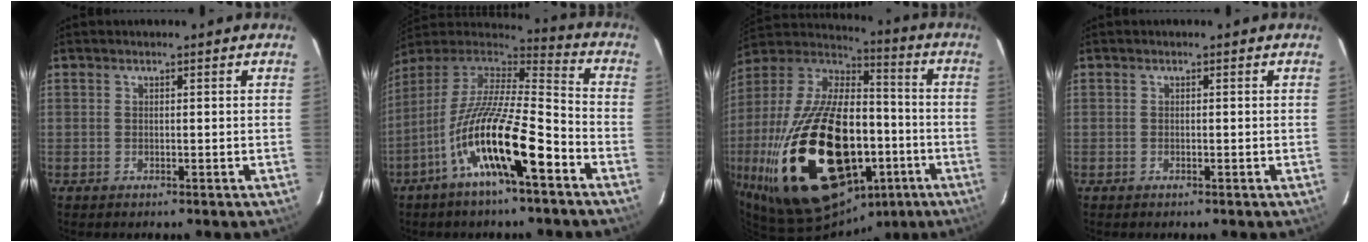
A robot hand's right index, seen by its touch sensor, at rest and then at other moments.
{"total": 19.1, "force": [-9.4, 3.9, 16.2], "torque": [-0.288, -0.026, -0.177]}
{"total": 37.2, "force": [-11.7, 20.0, 29.0], "torque": [-0.572, -0.013, -0.169]}
{"total": 0.0}